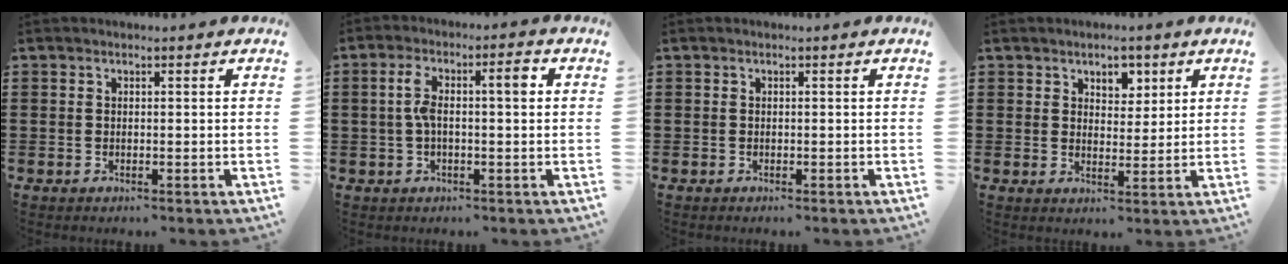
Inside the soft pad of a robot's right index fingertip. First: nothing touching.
{"total": 5.8, "force": [0.5, 1.7, 5.5], "torque": [-0.105, 0.013, 0.003]}
{"total": 0.0}
{"total": 3.5, "force": [2.3, 2.4, 1.0], "torque": [-0.026, 0.010, 0.039]}